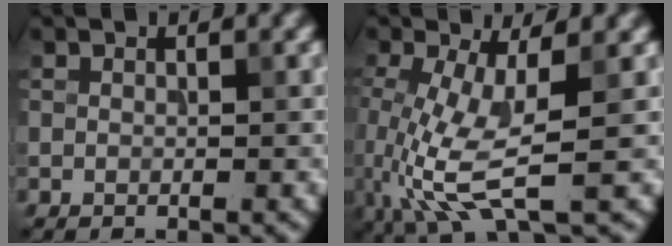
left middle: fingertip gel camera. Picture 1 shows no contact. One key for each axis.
{"total": 6.1, "fx": -1.1, "fy": 1.5, "fz": 5.8, "tx": -0.147, "ty": -0.012, "tz": -0.014}